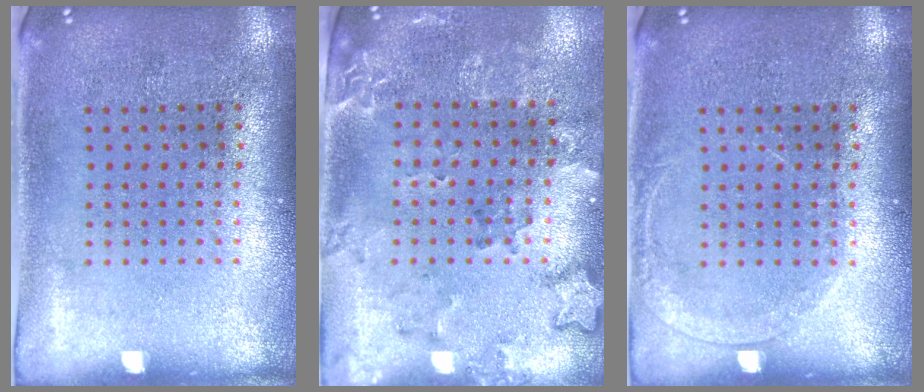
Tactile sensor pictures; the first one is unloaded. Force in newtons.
{"total": 1.8, "press": 1.5, "slide": 0.9}
{"total": 1.2, "press": 1.1, "slide": 0.1}